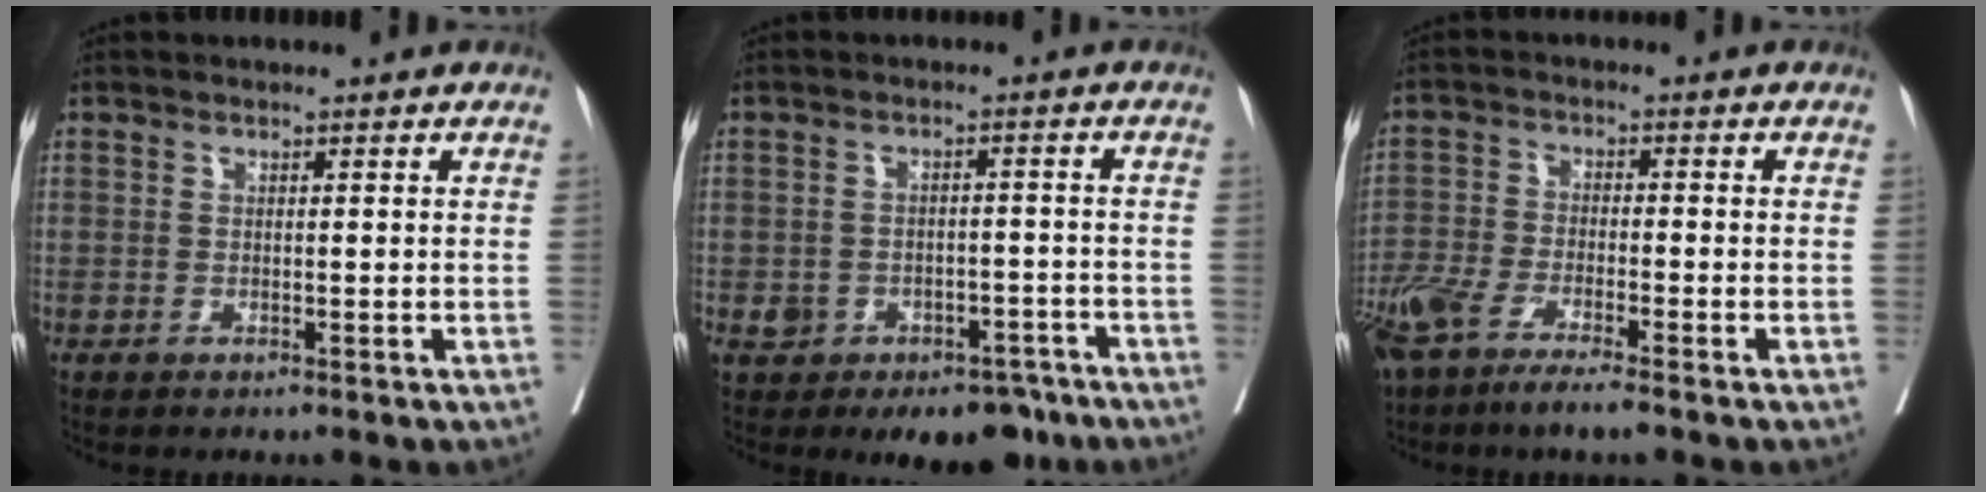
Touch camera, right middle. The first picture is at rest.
{"total": 7.7, "force": [-4.8, 5.1, 3.1], "torque": [-0.025, 0.024, -0.058]}
{"total": 8.8, "force": [-6.4, 1.3, 5.9], "torque": [-0.112, -0.013, -0.116]}